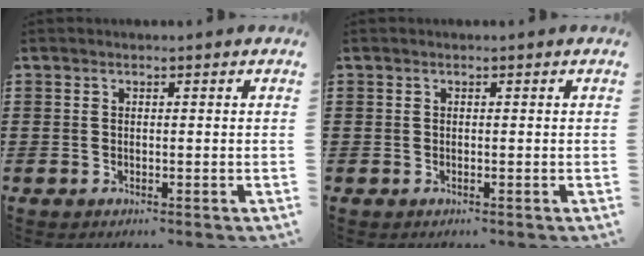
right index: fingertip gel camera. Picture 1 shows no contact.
{"total": 0.0}